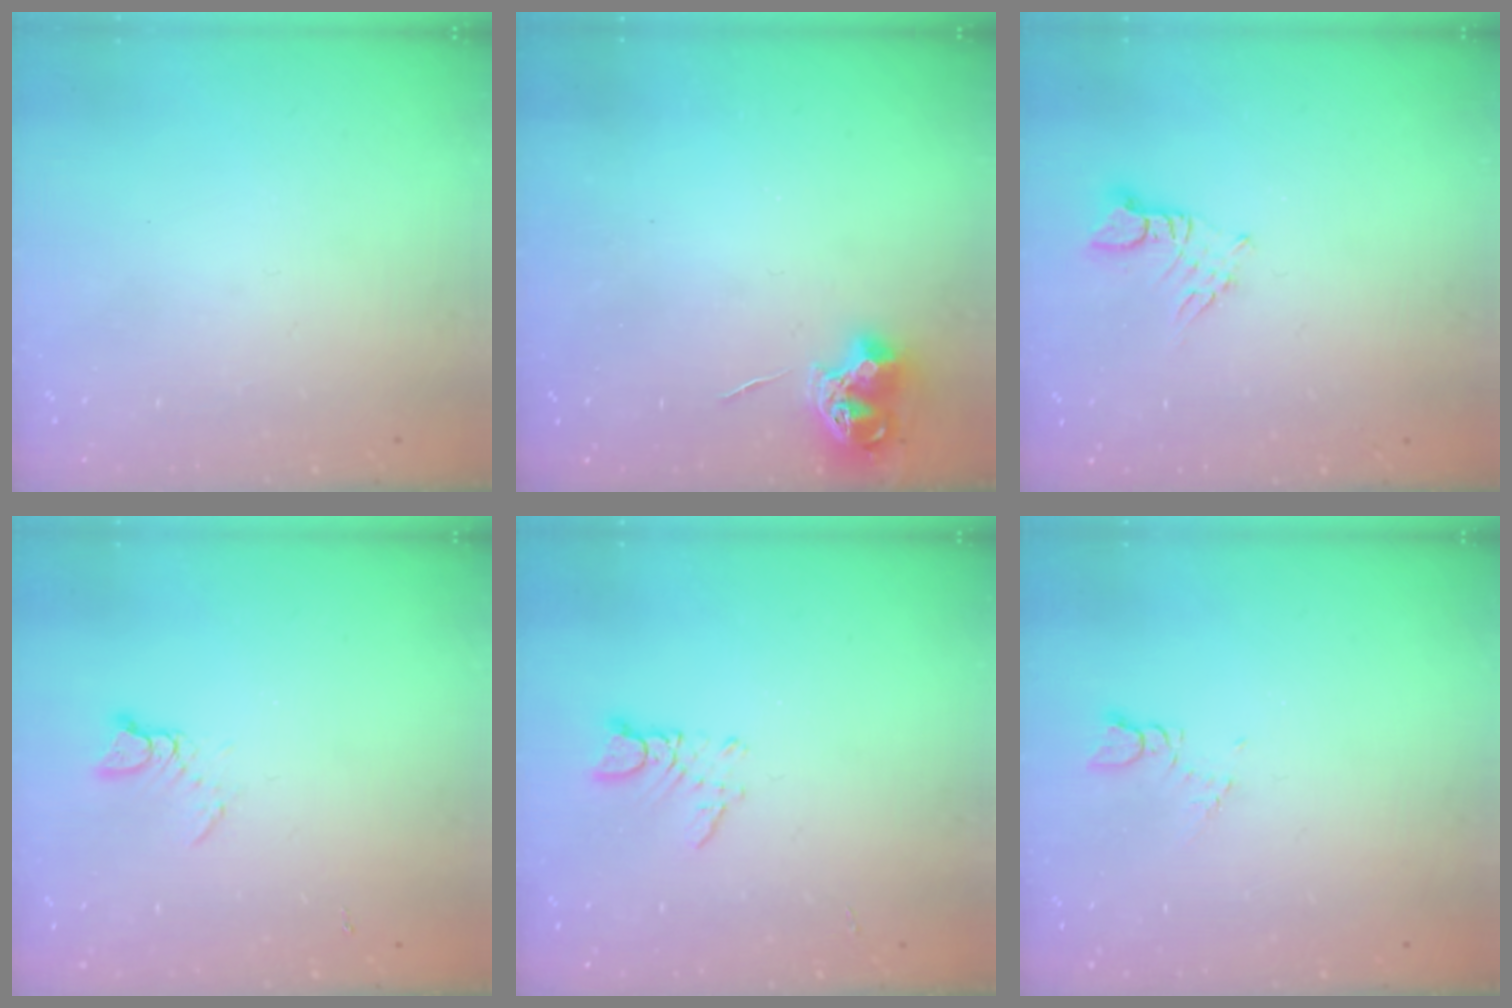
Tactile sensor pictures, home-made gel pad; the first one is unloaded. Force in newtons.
{"total": 8.4, "press": 8.4, "slide": 0.3}
{"total": 2.5, "press": 2.5, "slide": 0.4}
{"total": 2.6, "press": 2.6, "slide": 0.3}
{"total": 3.3, "press": 3.3, "slide": 0.3}
{"total": 2.6, "press": 2.6, "slide": 0.4}